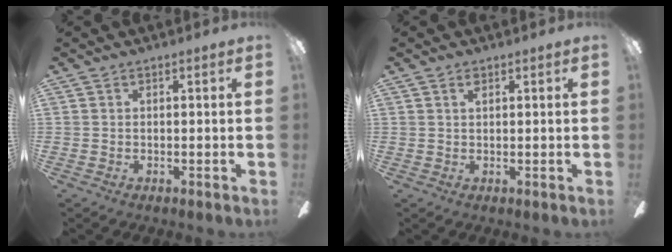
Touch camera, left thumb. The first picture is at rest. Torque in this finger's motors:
{"motor_torque": [-0.10, -0.04, -0.19, 0.06, 0.02]}